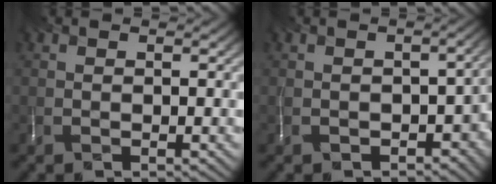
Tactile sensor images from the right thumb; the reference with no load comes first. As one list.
[{"total": 6.3, "force": [-3.3, 3.9, 3.8], "torque": [-0.050, -0.031, -0.049]}]